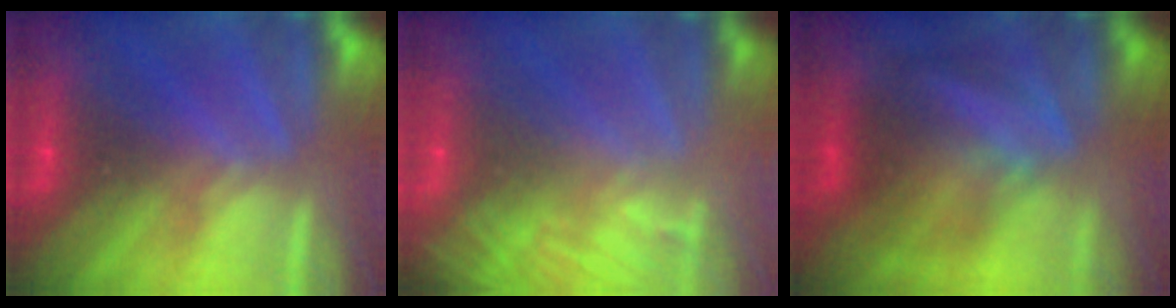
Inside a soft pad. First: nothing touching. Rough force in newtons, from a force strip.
{"total": 8.6}
{"total": 4.6}